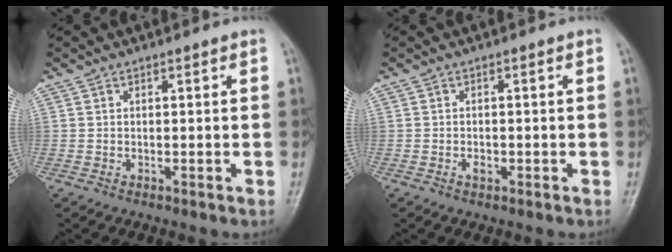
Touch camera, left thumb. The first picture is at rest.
{"total": 1.3, "force": [-0.6, 0.9, 0.6], "torque": [-0.009, 0.007, -0.010]}